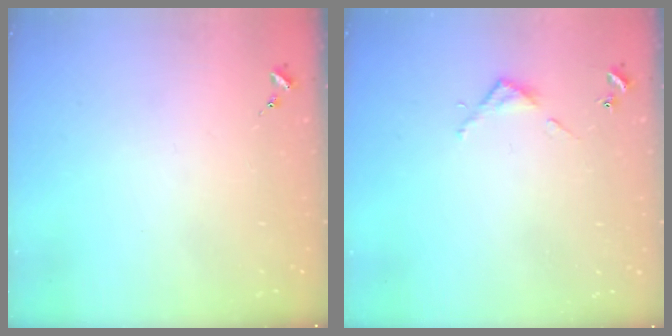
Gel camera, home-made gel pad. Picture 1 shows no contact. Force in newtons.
{"total": 3.2, "press": 3.2, "slide": 0.2}